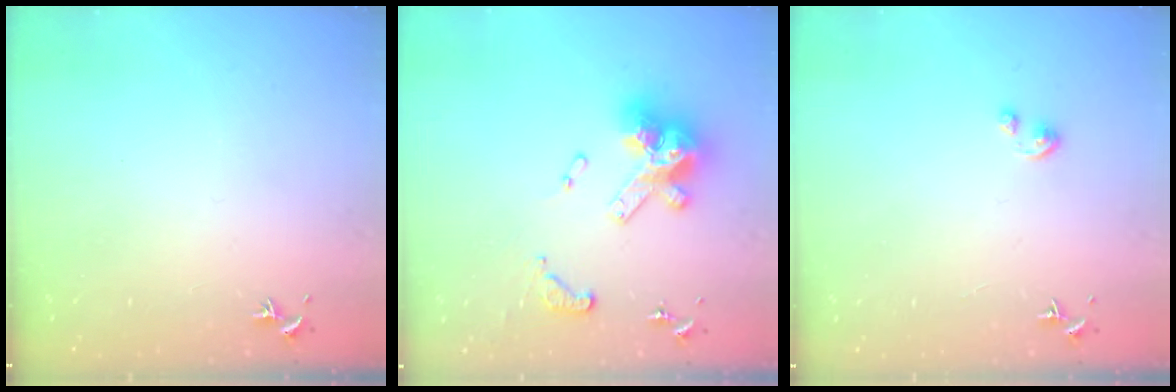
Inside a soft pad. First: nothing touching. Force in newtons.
{"total": 17.2, "press": 17.1, "slide": 1.6}
{"total": 1.9, "press": 1.9, "slide": 0.2}